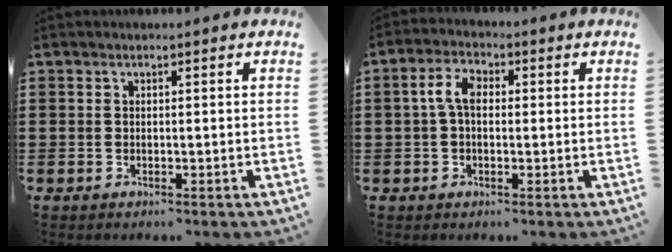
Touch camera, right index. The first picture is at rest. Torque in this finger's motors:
{"motor_torque": [0.67, -0.43, 0.49, 0.10]}